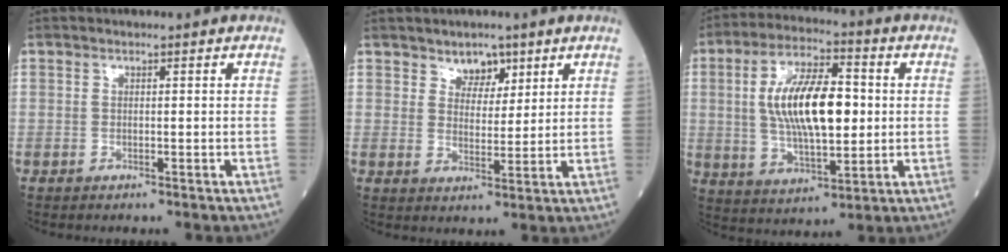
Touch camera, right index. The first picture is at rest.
{"total": 4.1, "force": [2.9, 2.5, 1.6], "torque": [-0.019, 0.000, 0.049]}
{"total": 14.8, "force": [1.4, 5.2, 13.8], "torque": [-0.261, 0.011, 0.026]}